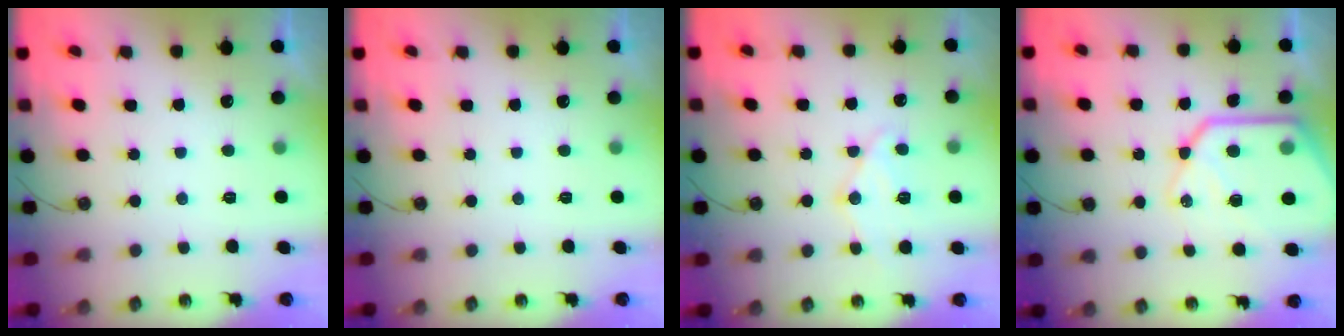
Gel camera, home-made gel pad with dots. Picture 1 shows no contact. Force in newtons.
{"total": 0.0}
{"total": 12.4, "press": 12.3, "slide": 1.3}
{"total": 19.3, "press": 19.2, "slide": 2.3}